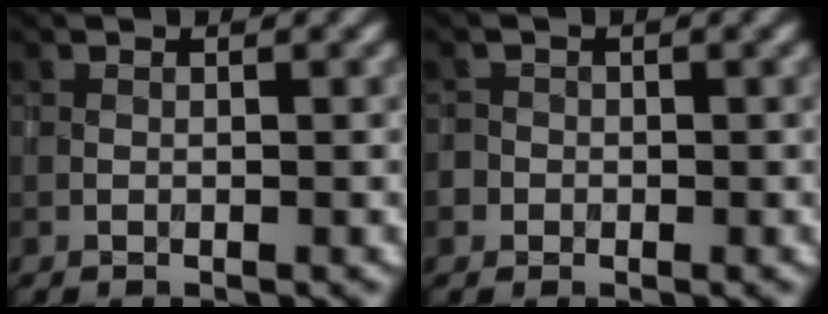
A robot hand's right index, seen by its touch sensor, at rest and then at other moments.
{"total": 2.3, "force": [-1.0, 2.0, 0.2], "torque": [0.017, 0.006, -0.031]}